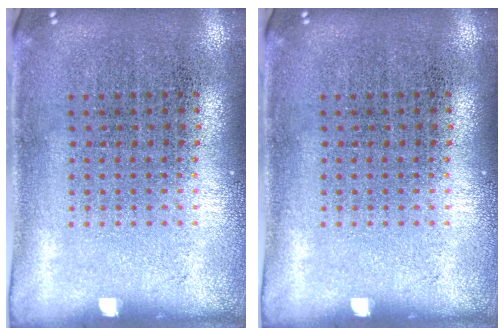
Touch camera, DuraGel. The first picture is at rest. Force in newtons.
{"total": 0.0}